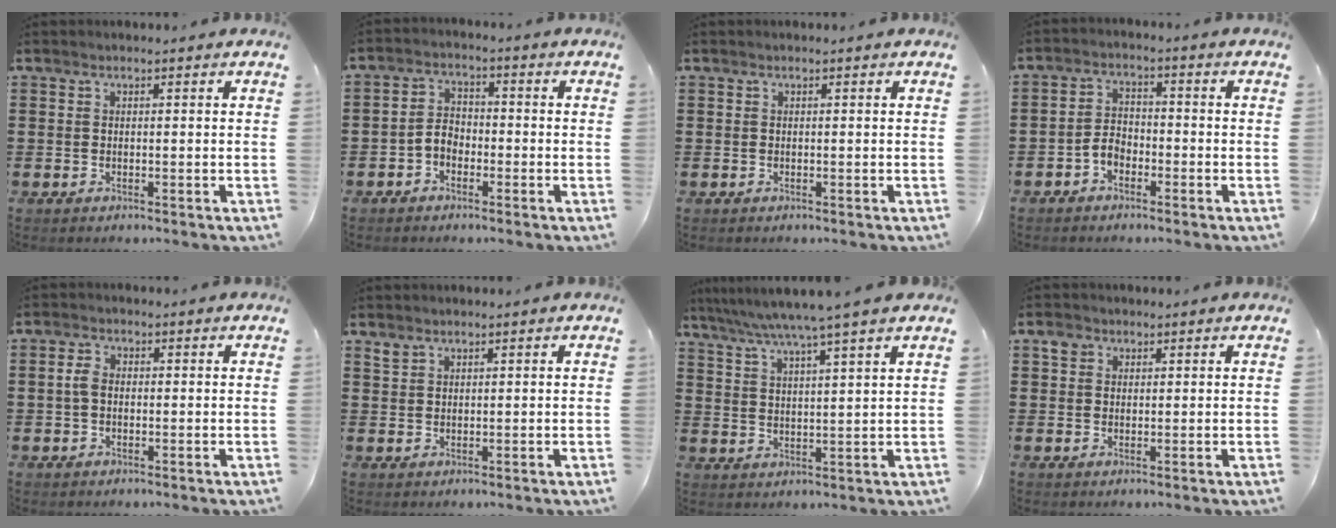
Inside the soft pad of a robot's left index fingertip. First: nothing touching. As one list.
[{"total": 3.1, "force": [-1.7, 2.0, 1.7], "torque": [-0.043, 0.005, -0.038]}, {"total": 0.0}, {"total": 3.1, "force": [-1.9, 1.8, 1.7], "torque": [-0.042, 0.005, -0.041]}, {"total": 2.8, "force": [0.1, 1.7, 2.2], "torque": [-0.052, 0.004, -0.001]}, {"total": 1.4, "force": [1.2, 0.7, 0.2], "torque": [-0.007, 0.002, 0.023]}, {"total": 6.0, "force": [5.0, -1.2, 3.1], "torque": [-0.076, -0.025, 0.083]}, {"total": 2.2, "force": [1.2, 1.7, 0.6], "torque": [-0.008, 0.004, 0.020]}]